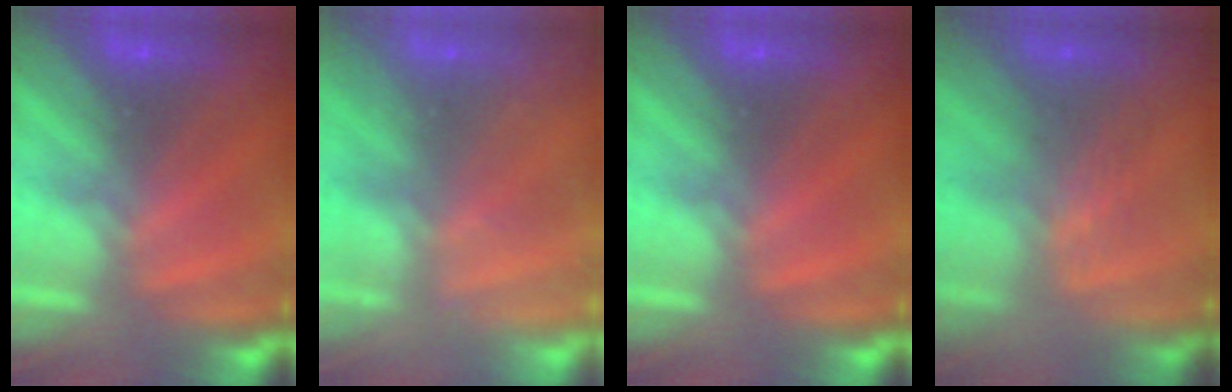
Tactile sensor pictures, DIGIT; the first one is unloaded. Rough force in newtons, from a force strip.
{"total": 2.2}
{"total": 0.0}
{"total": 2.4}